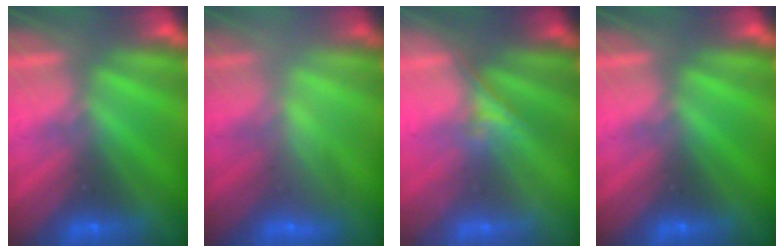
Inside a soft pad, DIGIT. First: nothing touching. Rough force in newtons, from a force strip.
{"total": 2.2}
{"total": 1.8}
{"total": 0.0}